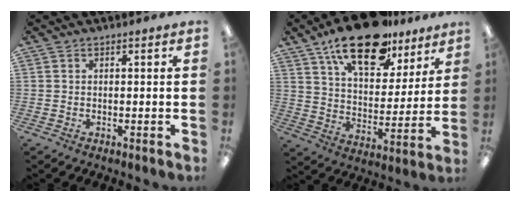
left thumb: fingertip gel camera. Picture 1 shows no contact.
{"total": 20.2, "force": [14.1, 9.0, 11.4], "torque": [-0.188, -0.068, 0.240]}